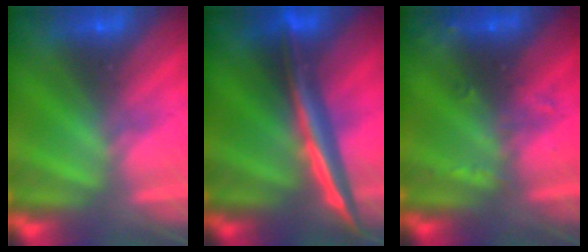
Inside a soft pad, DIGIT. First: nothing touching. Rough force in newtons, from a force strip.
{"total": 2.8}
{"total": 2.8}